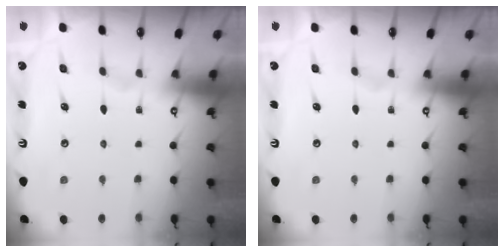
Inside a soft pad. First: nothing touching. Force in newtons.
{"total": 0.0}